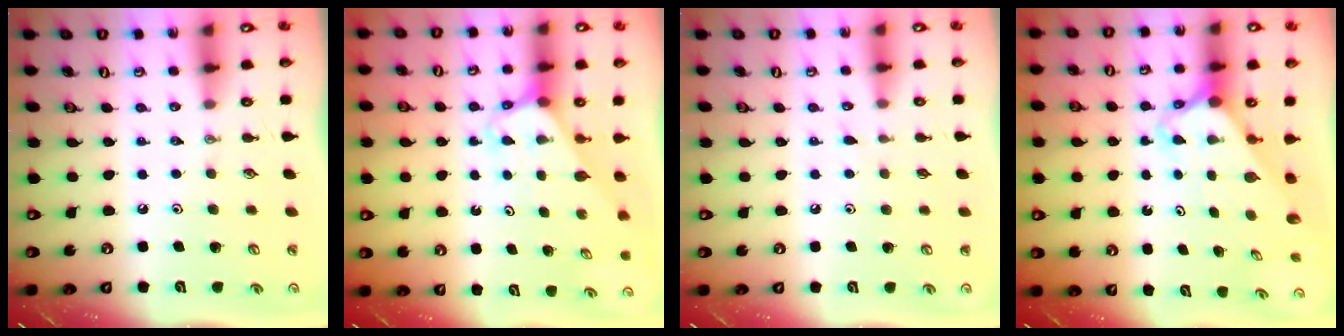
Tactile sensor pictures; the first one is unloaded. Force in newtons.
{"total": 3.1, "press": 3.1, "slide": 0.2}
{"total": 5.0, "press": 5.0, "slide": 0.5}
{"total": 2.4, "press": 2.4, "slide": 0.2}